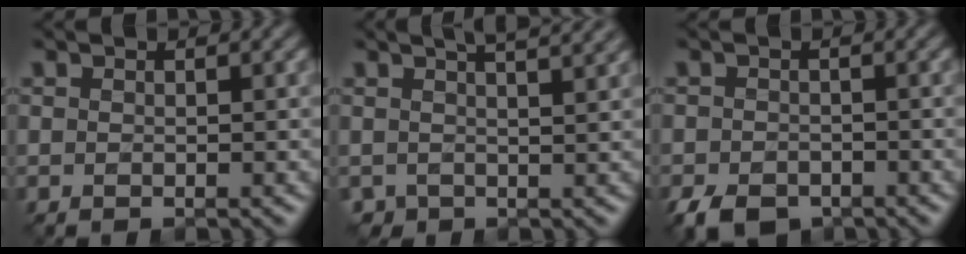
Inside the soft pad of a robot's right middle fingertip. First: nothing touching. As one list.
[{"total": 5.6, "force": [3.5, 2.8, 3.4], "torque": [-0.031, 0.035, 0.030]}, {"total": 4.0, "force": [-2.7, 2.2, 1.9], "torque": [-0.033, -0.007, -0.054]}]